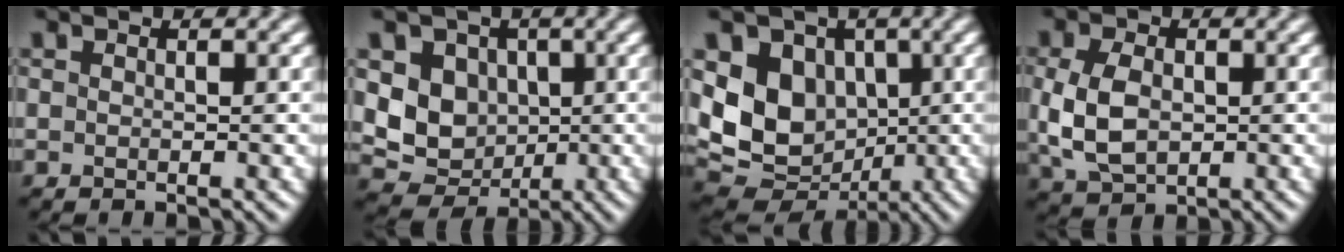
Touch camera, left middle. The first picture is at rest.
{"total": 5.8, "force": [0.7, 5.0, 2.7], "torque": [-0.041, -0.005, 0.005]}
{"total": 10.0, "force": [0.9, 8.0, 5.9], "torque": [-0.117, -0.013, 0.009]}
{"total": 5.4, "force": [-0.1, 3.7, 3.9], "torque": [-0.091, -0.002, 0.000]}